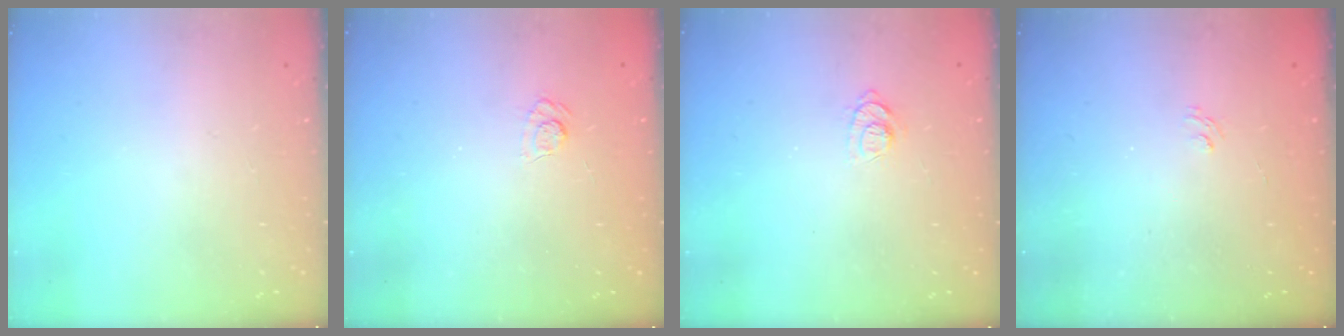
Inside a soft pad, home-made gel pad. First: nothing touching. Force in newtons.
{"total": 3.8, "press": 3.6, "slide": 1.4}
{"total": 7.2, "press": 7.1, "slide": 1.3}
{"total": 1.4, "press": 0.7, "slide": 1.1}